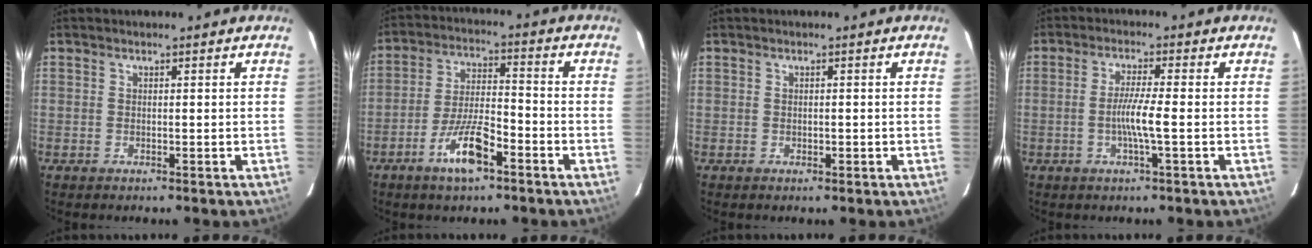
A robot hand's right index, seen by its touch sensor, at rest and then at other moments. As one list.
[{"total": 9.0, "force": [-5.0, 2.2, 7.1], "torque": [-0.139, 0.000, -0.093]}, {"total": 0.6, "force": [-0.2, 0.4, 0.4], "torque": [-0.005, 0.001, -0.002]}, {"total": 4.7, "force": [-0.9, -0.4, 4.6], "torque": [-0.089, -0.004, -0.020]}]